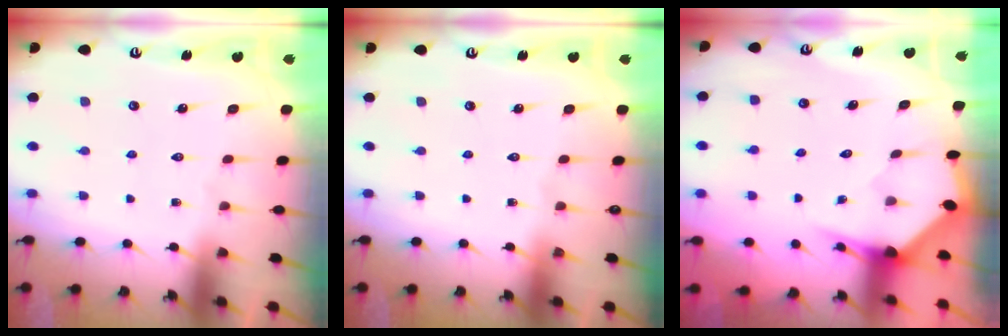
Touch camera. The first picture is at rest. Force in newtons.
{"total": 0.0}
{"total": 3.1, "press": 3.1, "slide": 0.3}